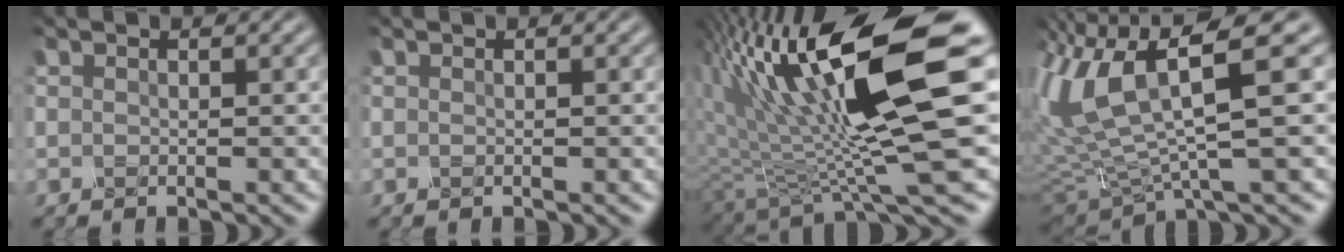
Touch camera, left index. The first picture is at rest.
{"total": 0.0}
{"total": 14.7, "force": [4.0, 3.0, 13.8], "torque": [-0.244, 0.002, 0.075]}
{"total": 9.5, "force": [2.2, 2.8, 8.8], "torque": [-0.195, -0.001, 0.045]}